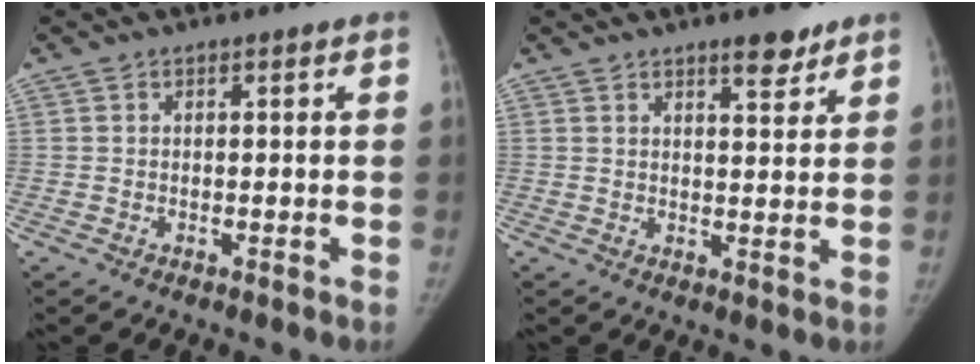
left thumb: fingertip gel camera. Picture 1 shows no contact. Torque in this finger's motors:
{"motor_torque": [0.72, -0.23, 0.76, -0.59, 0.03]}